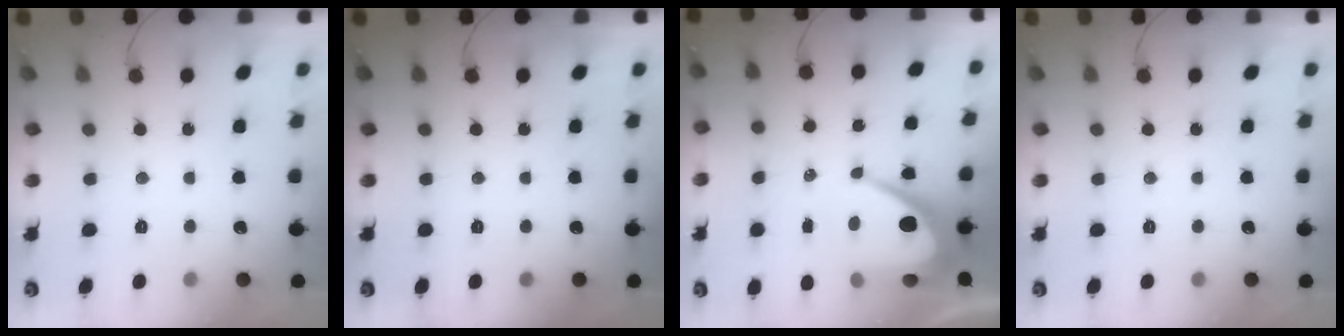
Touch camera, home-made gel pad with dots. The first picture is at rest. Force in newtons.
{"total": 0.0}
{"total": 11.8, "press": 11.7, "slide": 1.1}
{"total": 0.0}